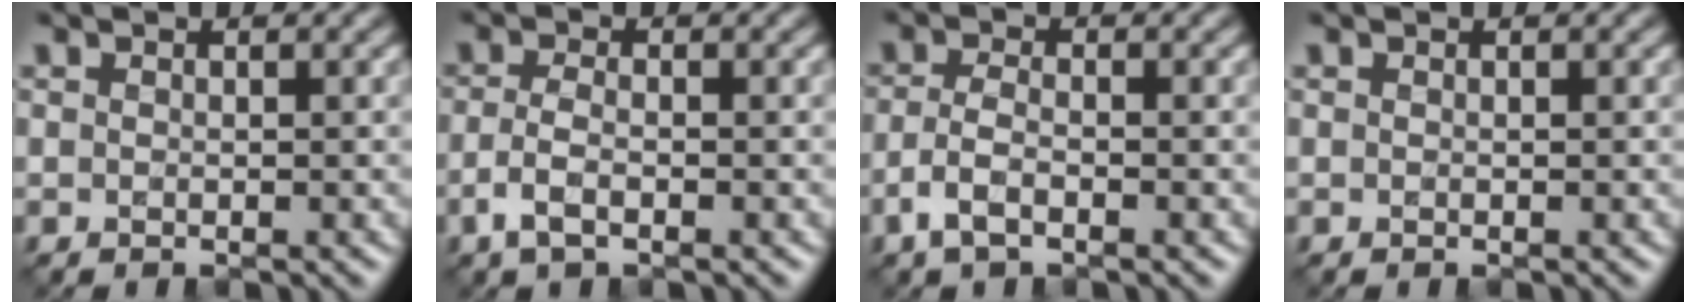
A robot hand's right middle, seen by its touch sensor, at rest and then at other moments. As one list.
[{"total": 2.5, "force": [-1.1, 1.0, 2.0], "torque": [-0.048, -0.002, -0.027]}, {"total": 2.7, "force": [-1.4, 1.1, 2.0], "torque": [-0.048, 0.000, -0.034]}, {"total": 0.0}]